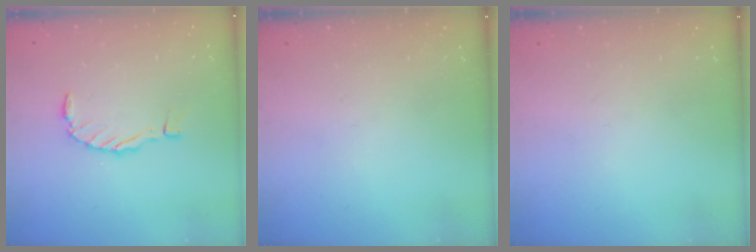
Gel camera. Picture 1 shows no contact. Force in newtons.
{"total": 0.0}
{"total": 0.0}